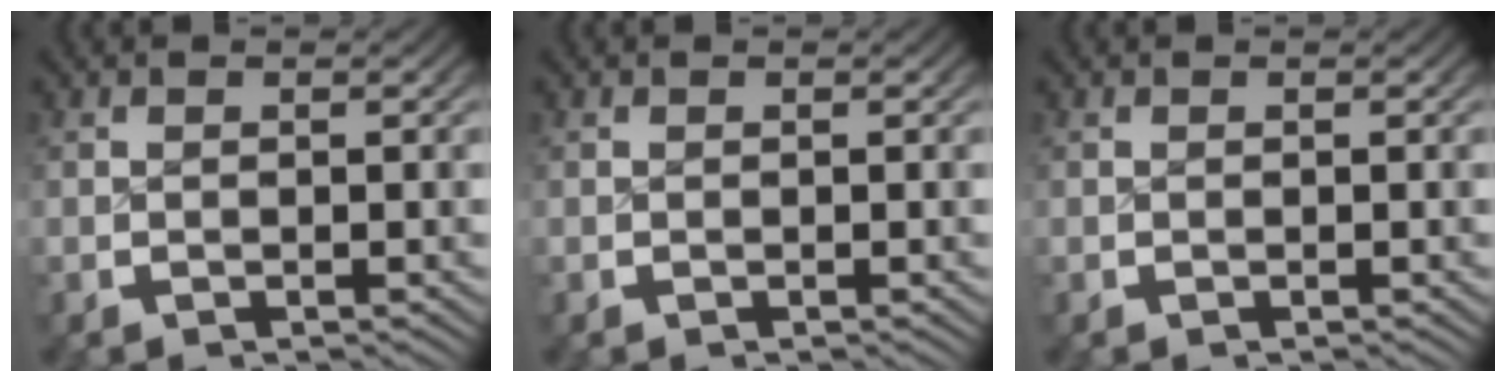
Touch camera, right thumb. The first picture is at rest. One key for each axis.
{"total": 0.0}
{"total": 0.0}